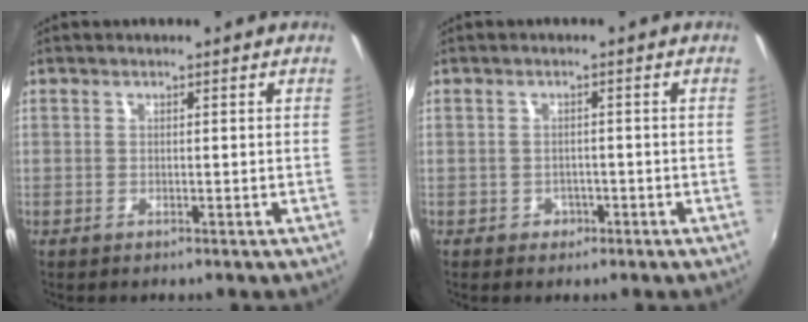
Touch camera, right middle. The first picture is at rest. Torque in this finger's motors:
{"motor_torque": [0.31, -0.30, -0.01, 0.00]}